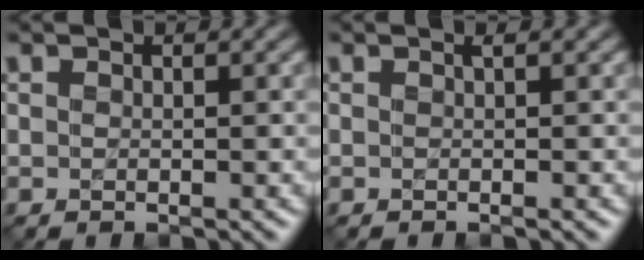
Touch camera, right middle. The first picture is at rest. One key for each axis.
{"total": 0.9, "fx": 0.0, "fy": 0.2, "fz": 0.9, "tx": -0.009, "ty": 0.002, "tz": -0.003}